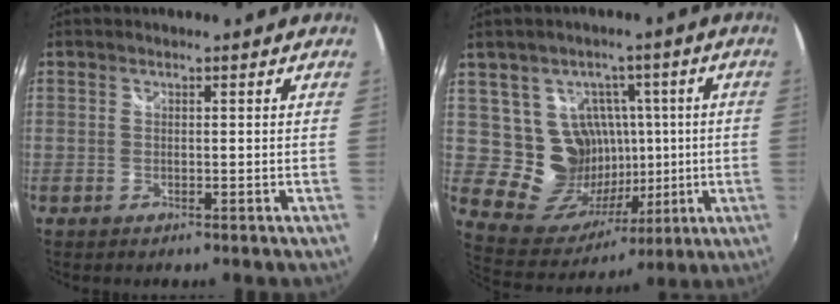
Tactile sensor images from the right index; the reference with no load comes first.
{"total": 13.4, "force": [1.8, 12.5, 4.6], "torque": [-0.102, 0.017, 0.053]}